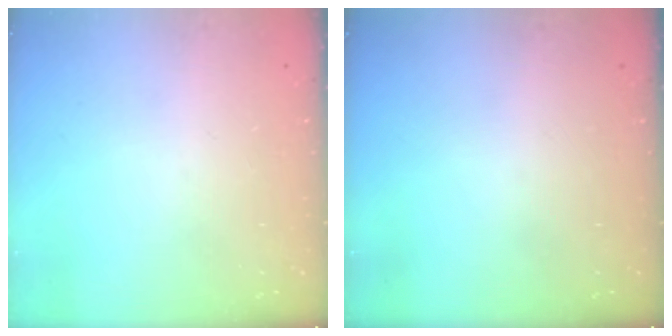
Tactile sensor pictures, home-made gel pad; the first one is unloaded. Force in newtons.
{"total": 0.0}